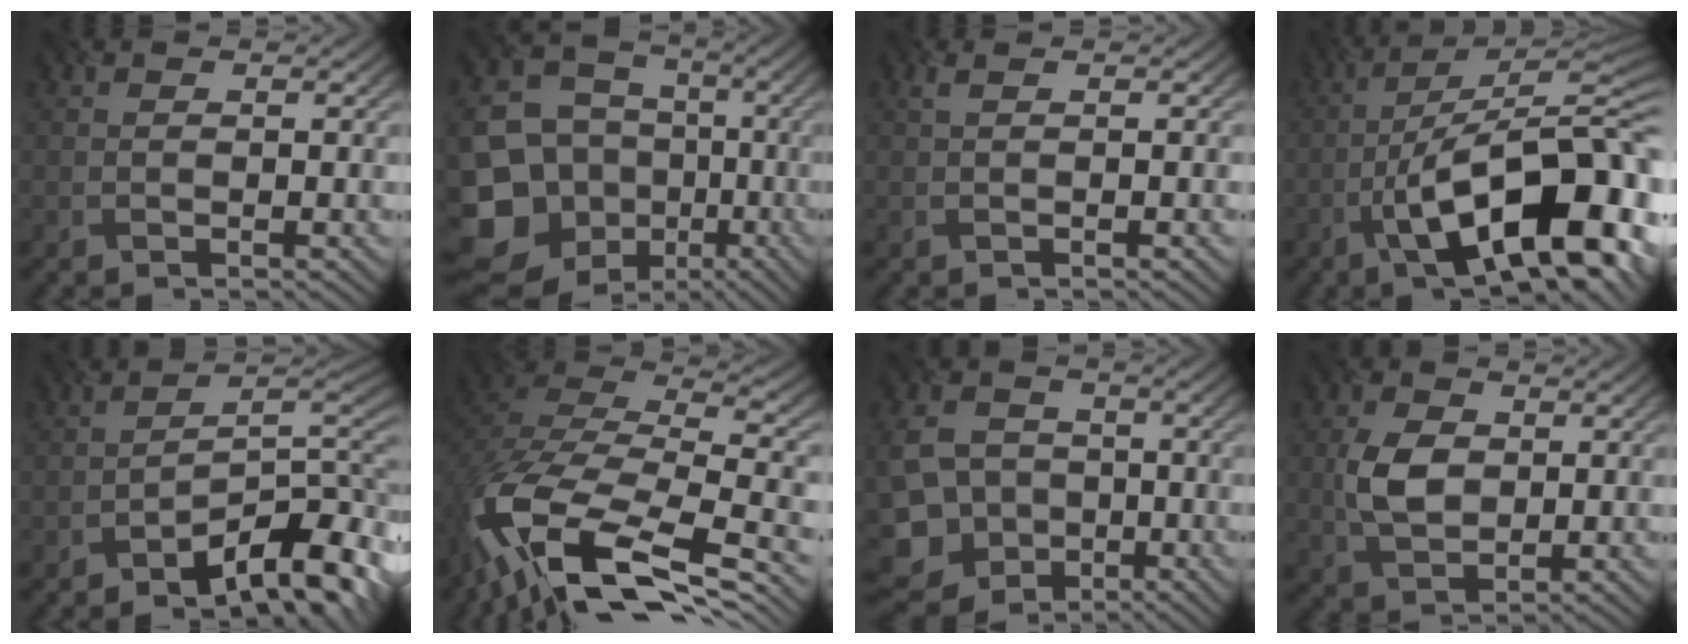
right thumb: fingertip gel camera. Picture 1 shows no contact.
{"total": 16.3, "force": [-5.6, 13.9, 6.3], "torque": [-0.185, -0.029, -0.097]}
{"total": 1.3, "force": [0.3, 0.4, 1.2], "torque": [-0.019, 0.005, 0.001]}
{"total": 16.4, "force": [-7.2, 5.2, 13.8], "torque": [-0.198, 0.008, -0.115]}
{"total": 11.1, "force": [-6.4, 3.9, 8.2], "torque": [-0.107, -0.003, -0.108]}
{"total": 17.2, "force": [-9.1, 8.0, 12.1], "torque": [-0.291, -0.039, -0.136]}
{"total": 10.1, "force": [-2.7, 8.6, 4.6], "torque": [-0.129, -0.041, -0.055]}
{"total": 4.9, "force": [0.5, 3.4, 3.5], "torque": [-0.085, 0.000, 0.008]}